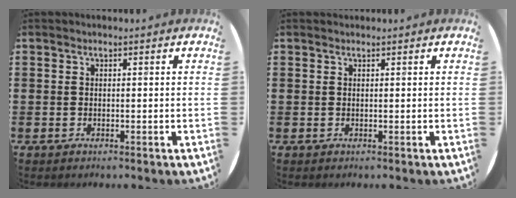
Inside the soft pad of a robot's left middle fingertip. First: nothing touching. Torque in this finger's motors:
{"motor_torque": [0.34, -0.27, -0.16, -0.06]}